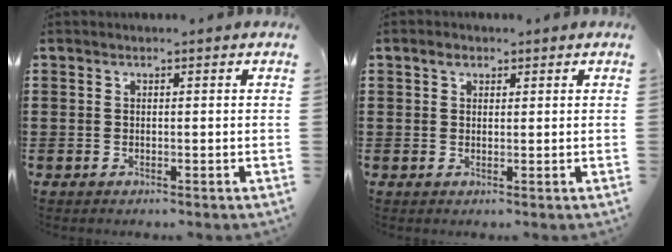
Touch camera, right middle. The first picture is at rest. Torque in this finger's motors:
{"motor_torque": [-0.03, -0.01, 0.04, 0.03]}